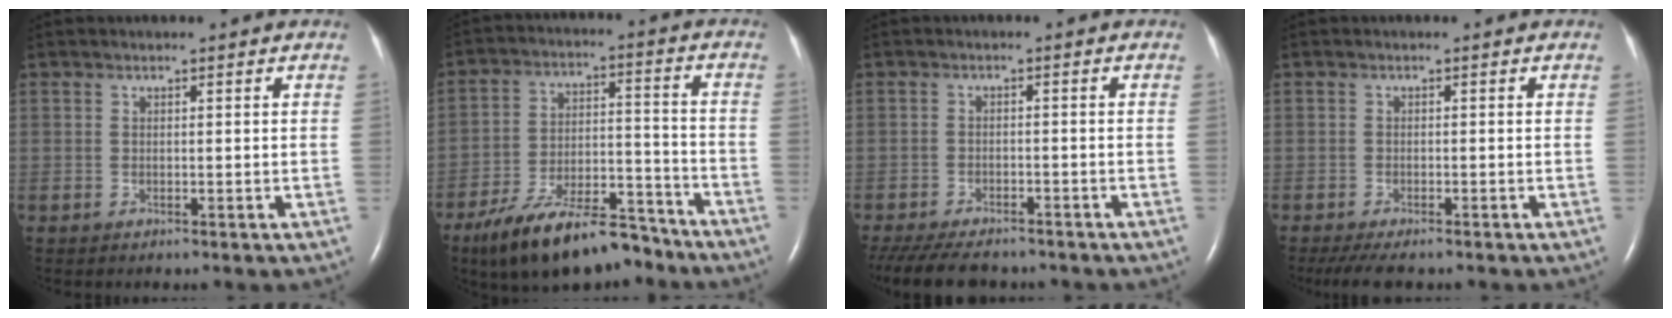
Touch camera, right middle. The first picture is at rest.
{"total": 15.9, "force": [-12.5, 5.1, 8.5], "torque": [-0.145, 0.013, -0.207]}
{"total": 12.1, "force": [-10.1, 4.0, 5.2], "torque": [-0.112, -0.015, -0.144]}
{"total": 5.4, "force": [-4.2, 1.4, 3.1], "torque": [-0.050, -0.013, -0.065]}